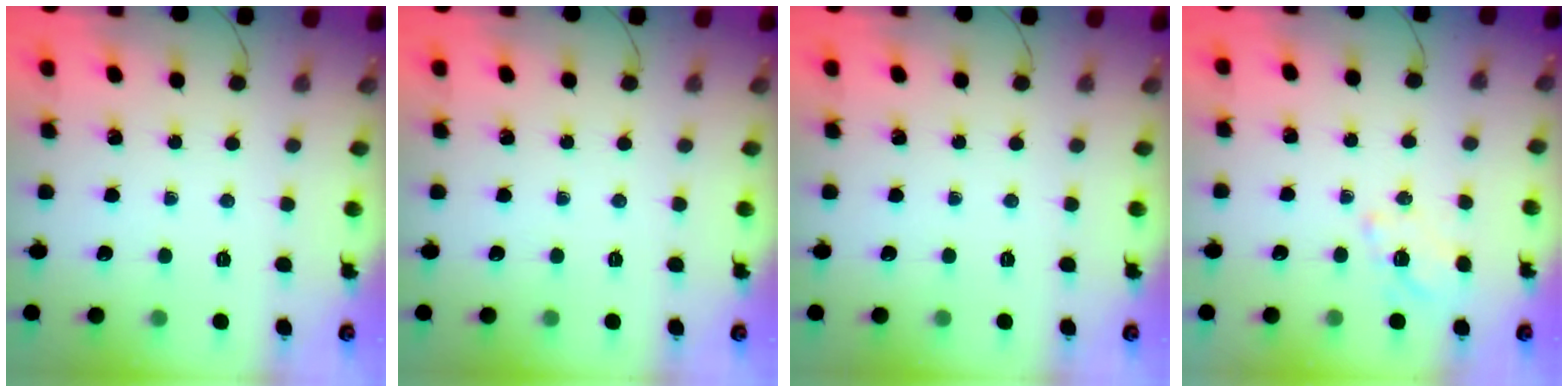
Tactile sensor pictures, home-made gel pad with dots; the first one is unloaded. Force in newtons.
{"total": 0.0}
{"total": 0.0}
{"total": 1.5, "press": 0.9, "slide": 1.1}